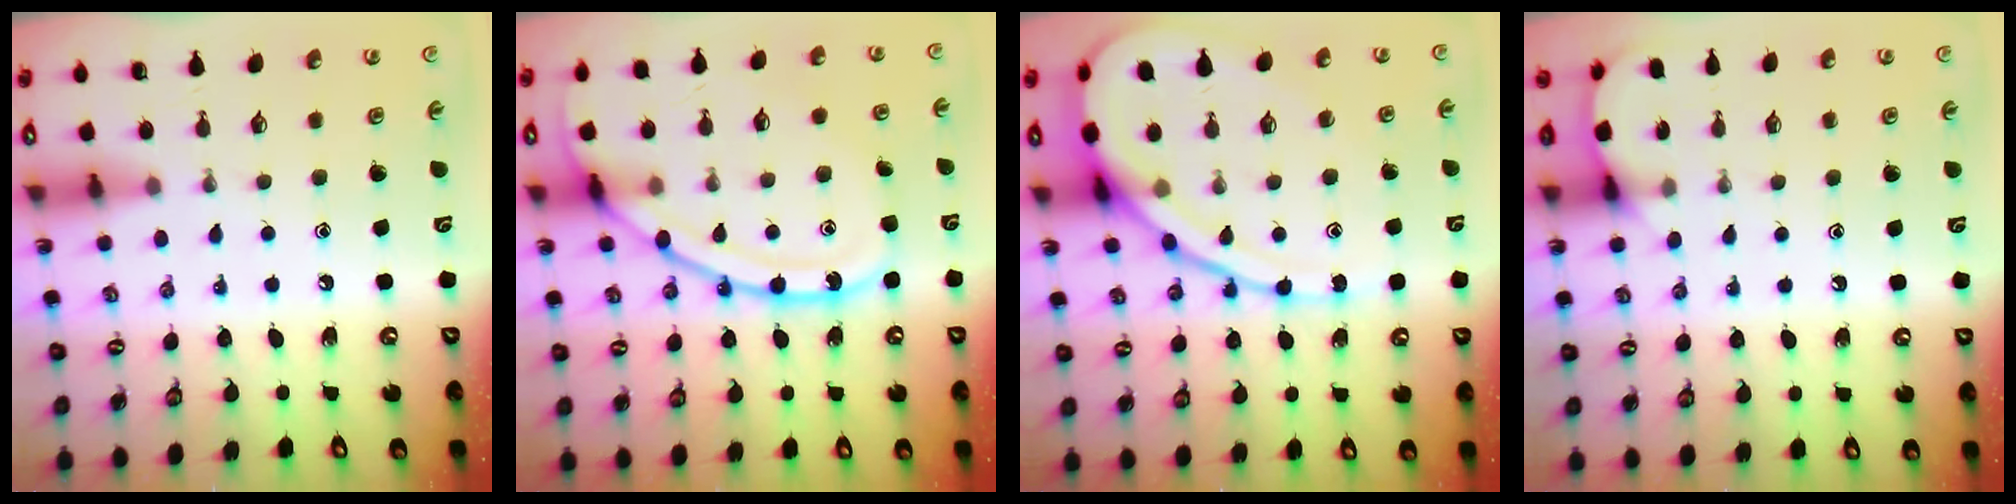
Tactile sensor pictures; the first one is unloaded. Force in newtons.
{"total": 15.6, "press": 15.6, "slide": 0.8}
{"total": 15.6, "press": 15.4, "slide": 1.8}
{"total": 5.4, "press": 5.3, "slide": 0.5}